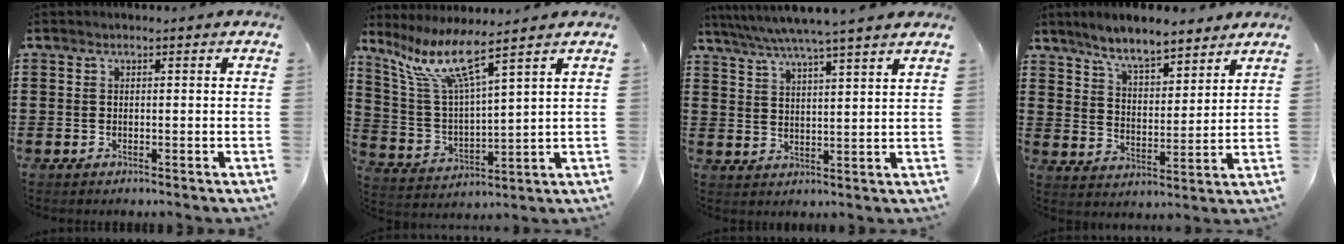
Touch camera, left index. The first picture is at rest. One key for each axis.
{"total": 9.2, "fx": 6.5, "fy": 1.2, "fz": 6.3, "tx": -0.153, "ty": -0.032, "tz": 0.111}
{"total": 5.5, "fx": 4.8, "fy": -0.8, "fz": 2.5, "tx": -0.065, "ty": -0.027, "tz": 0.081}
{"total": 6.8, "fx": 6.1, "fy": 1.2, "fz": 2.8, "tx": -0.077, "ty": -0.021, "tz": 0.108}